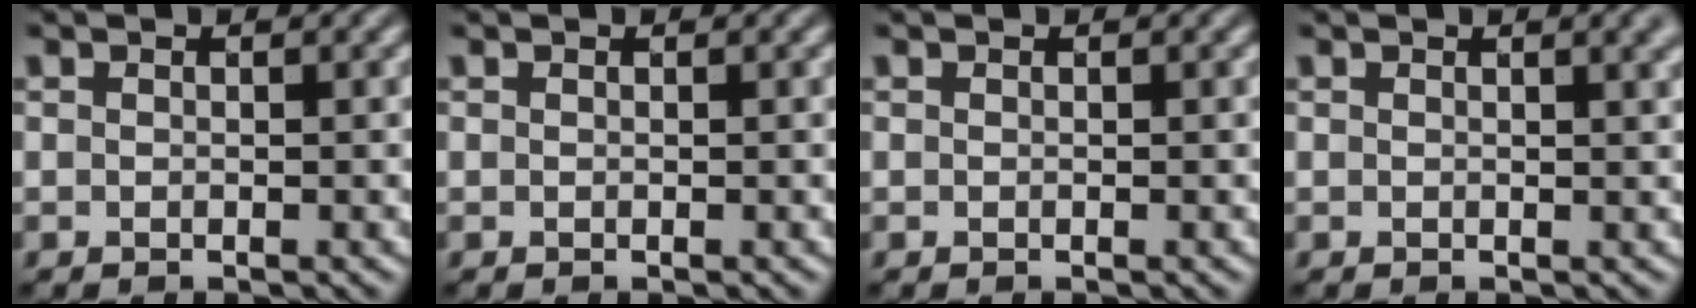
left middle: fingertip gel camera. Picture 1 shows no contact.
{"total": 0.0}
{"total": 0.0}
{"total": 2.1, "force": [1.1, 0.8, 1.6], "torque": [-0.007, 0.006, 0.011]}